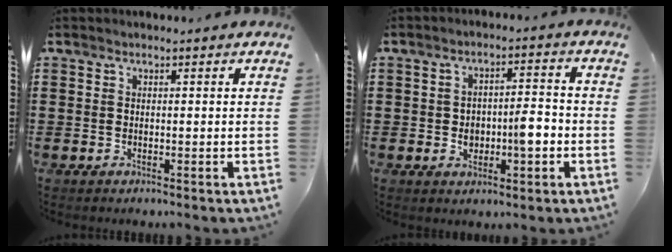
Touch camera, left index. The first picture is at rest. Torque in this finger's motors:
{"motor_torque": [0.60, 0.38, 0.37, 0.11]}